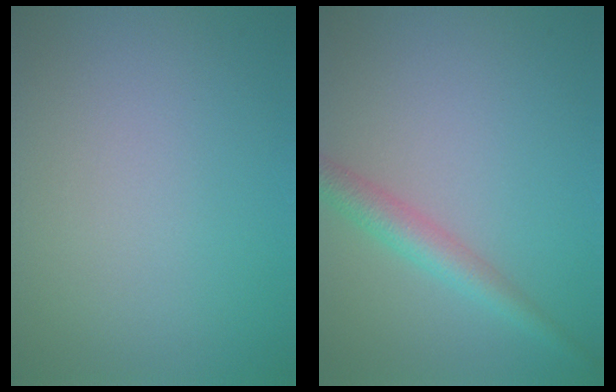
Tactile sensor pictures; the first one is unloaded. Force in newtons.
{"total": 2.9, "press": 2.9, "slide": 0.1}